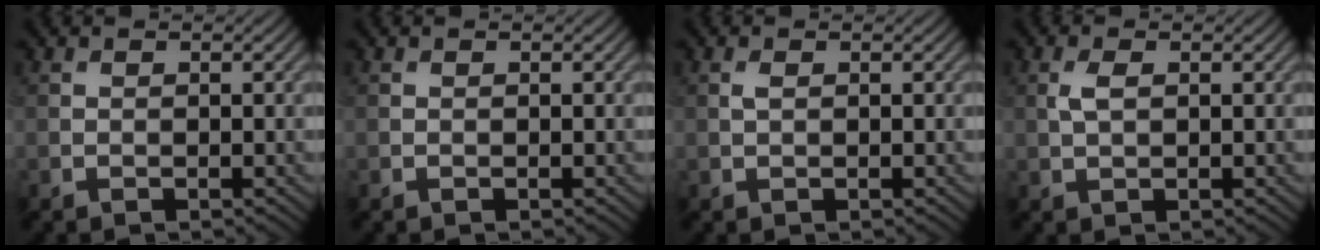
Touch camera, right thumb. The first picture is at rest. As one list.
[{"total": 0.0}, {"total": 0.8, "force": [0.2, 0.3, 0.7], "torque": [-0.017, 0.002, 0.004]}, {"total": 2.0, "force": [0.5, 1.0, 1.7], "torque": [-0.043, 0.003, 0.009]}]